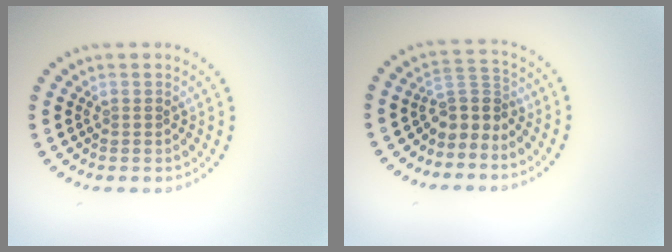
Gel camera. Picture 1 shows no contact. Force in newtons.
{"total": 2.9, "press": 2.0, "slide": 2.1}